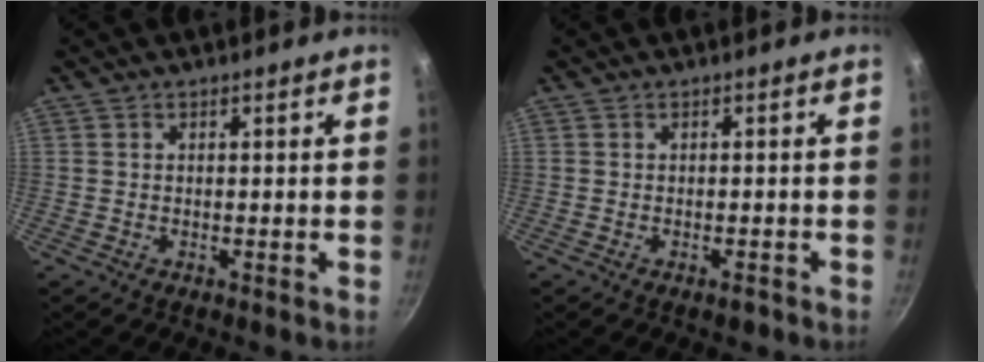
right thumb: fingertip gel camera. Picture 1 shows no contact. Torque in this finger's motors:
{"motor_torque": [0.33, -0.02, 0.15, -0.50, -0.02]}